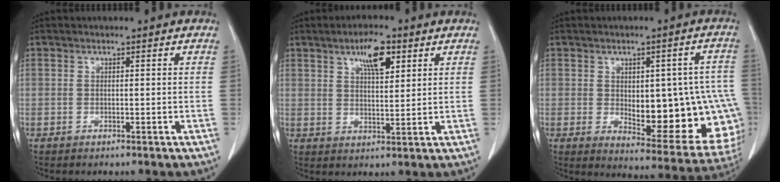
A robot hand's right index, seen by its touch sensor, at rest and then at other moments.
{"total": 6.3, "force": [3.4, 2.0, 5.0], "torque": [-0.087, 0.002, 0.056]}
{"total": 19.8, "force": [-2.0, 7.8, 18.0], "torque": [-0.162, 0.019, 0.004]}